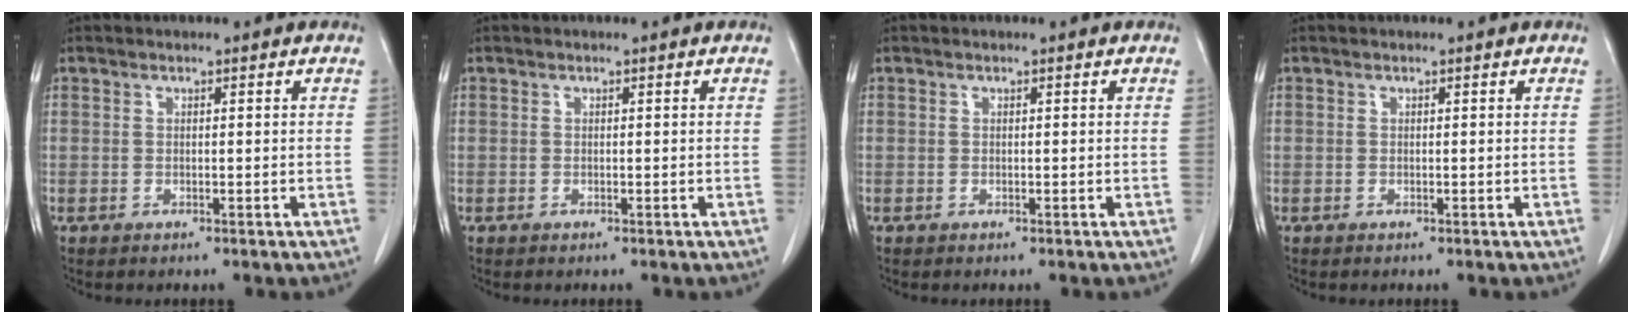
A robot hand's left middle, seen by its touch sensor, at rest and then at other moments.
{"total": 0.0}
{"total": 0.0}
{"total": 0.0}